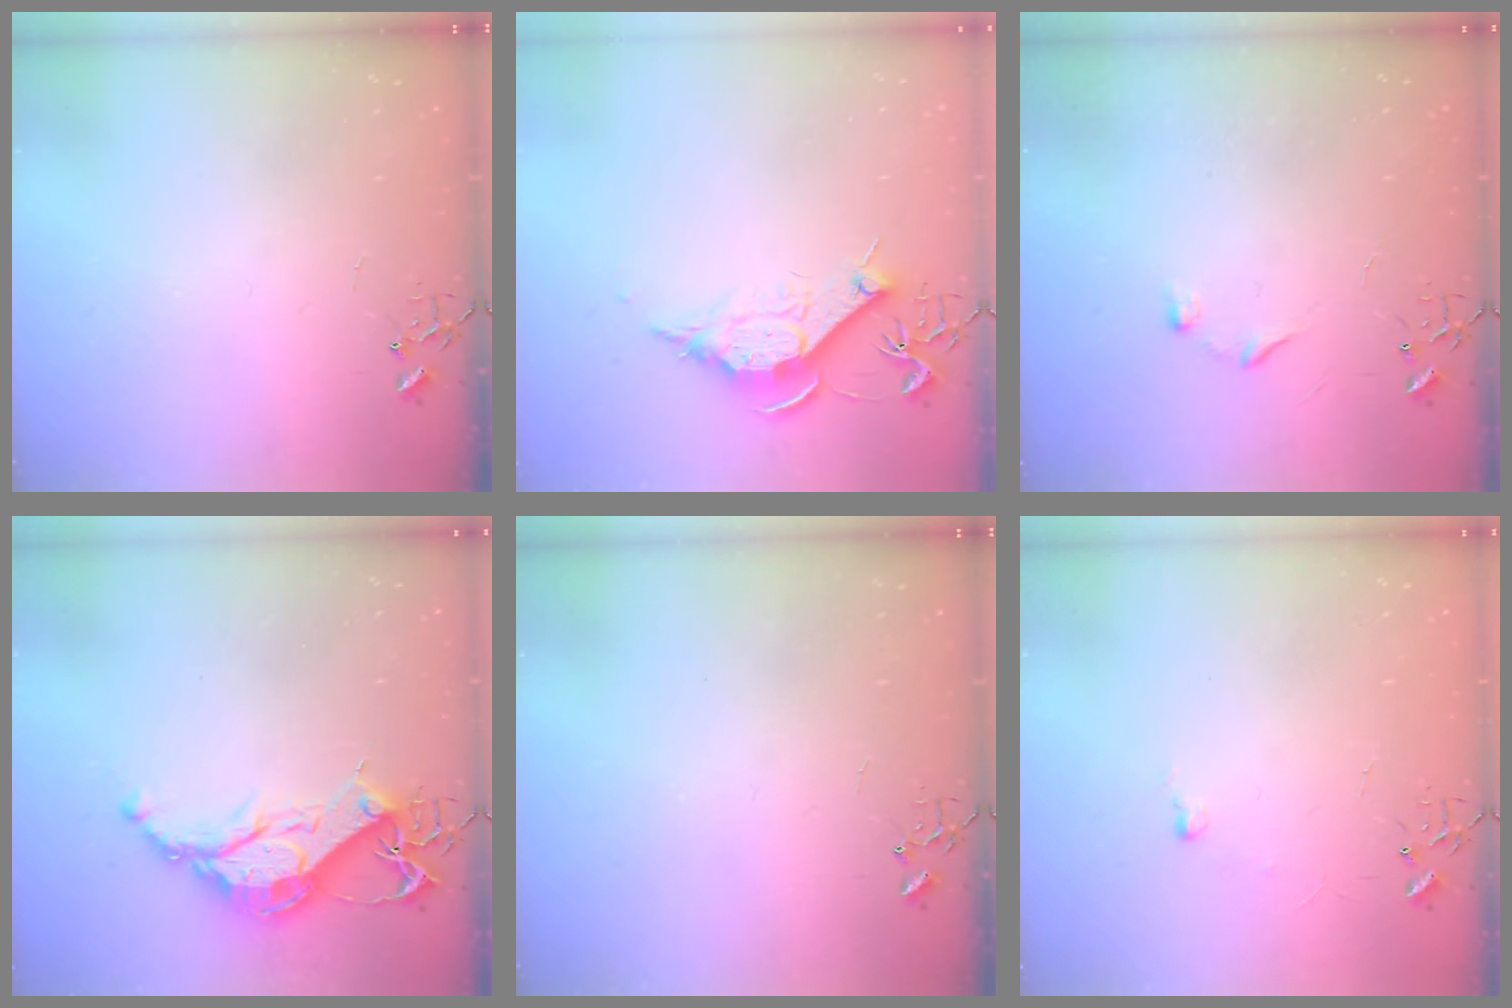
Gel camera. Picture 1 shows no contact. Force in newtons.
{"total": 10.8, "press": 10.8, "slide": 0.1}
{"total": 6.7, "press": 6.7, "slide": 0.7}
{"total": 13.8, "press": 13.8, "slide": 1.1}
{"total": 0.0}
{"total": 4.0, "press": 4.0, "slide": 0.6}